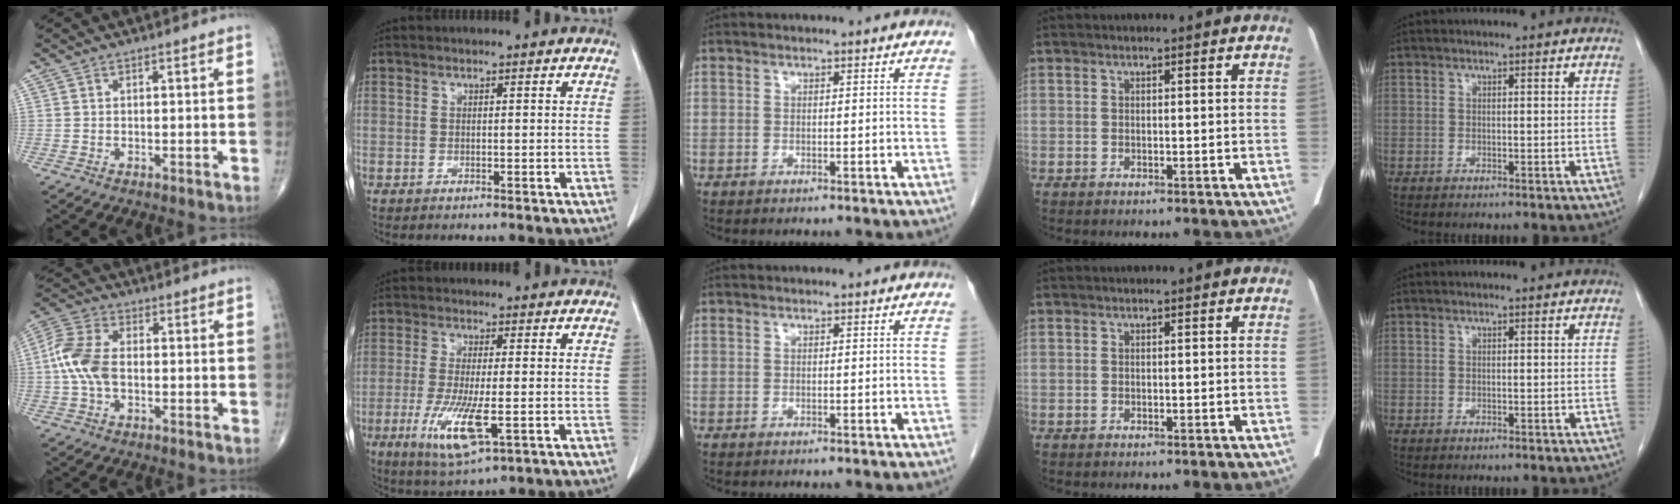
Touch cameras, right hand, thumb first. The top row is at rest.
{"thumb": {"total": 9.6, "force": [-0.6, 5.7, 7.7], "torque": [-0.173, 0.023, -0.018]}, "index": {"total": 9.3, "force": [-3.0, 1.7, 8.7], "torque": [-0.170, -0.027, -0.050]}}